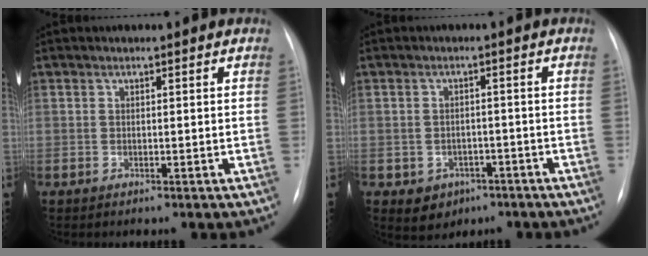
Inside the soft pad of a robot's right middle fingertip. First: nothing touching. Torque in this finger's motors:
{"motor_torque": [0.24, -0.24, 0.02, 0.01]}